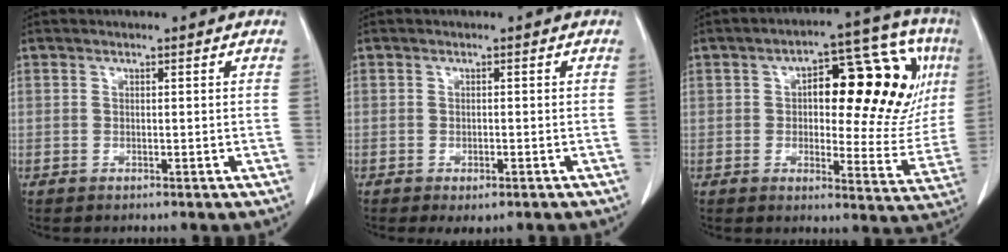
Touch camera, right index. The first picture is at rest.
{"total": 2.3, "force": [-1.4, 0.9, 1.7], "torque": [-0.025, -0.005, -0.012]}
{"total": 20.2, "force": [4.9, 8.2, 17.8], "torque": [-0.234, 0.040, 0.067]}